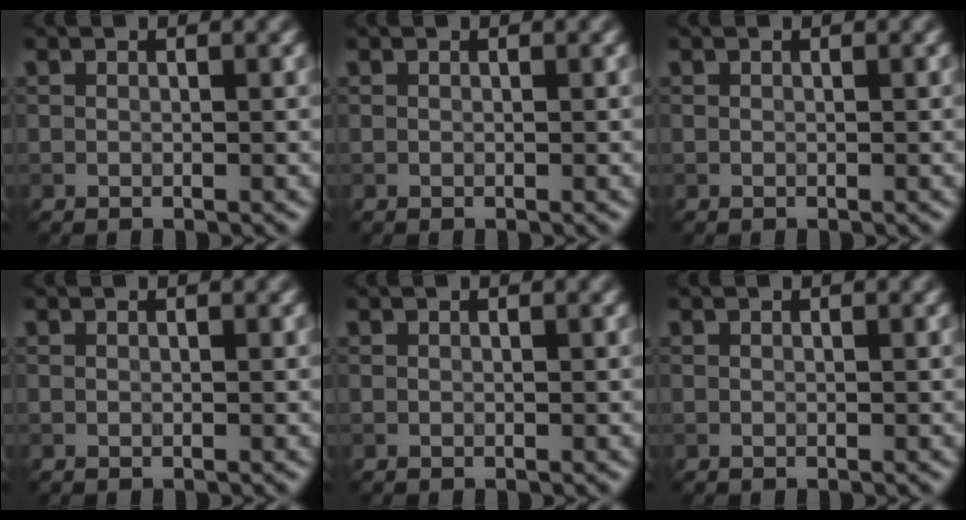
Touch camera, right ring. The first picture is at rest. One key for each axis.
{"total": 0.0}
{"total": 0.0}
{"total": 0.0}
{"total": 0.0}
{"total": 0.0}